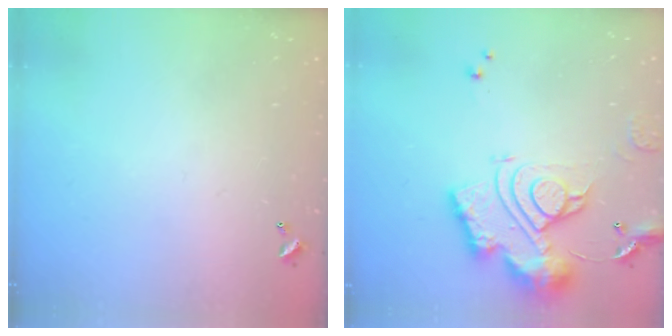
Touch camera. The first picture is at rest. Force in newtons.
{"total": 17.7, "press": 17.6, "slide": 2.1}